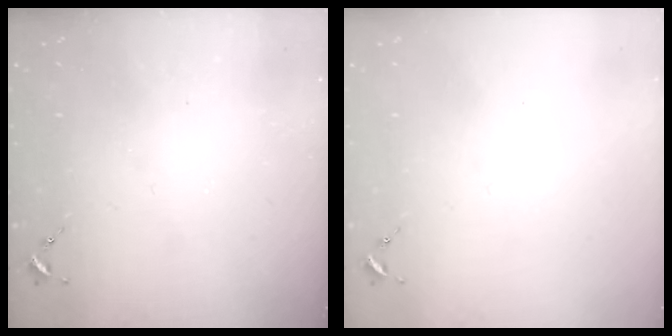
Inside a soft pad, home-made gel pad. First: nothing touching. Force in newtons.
{"total": 0.0}